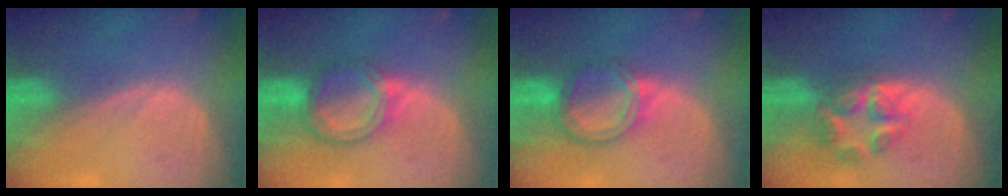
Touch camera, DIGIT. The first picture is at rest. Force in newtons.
{"total": 6.1, "press": 5.5, "slide": 2.7}
{"total": 6.1, "press": 5.5, "slide": 2.7}
{"total": 6.0, "press": 5.4, "slide": 2.6}